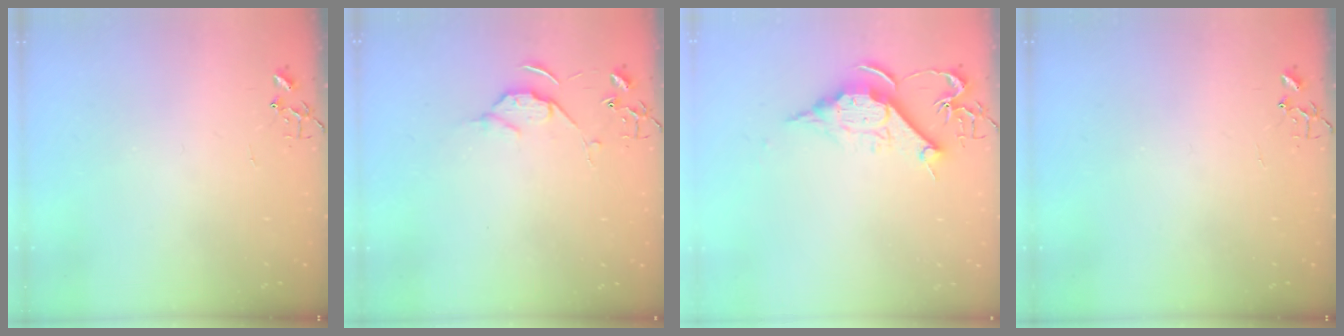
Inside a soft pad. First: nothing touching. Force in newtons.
{"total": 5.7, "press": 5.7, "slide": 0.8}
{"total": 11.7, "press": 11.7, "slide": 0.9}
{"total": 0.0}